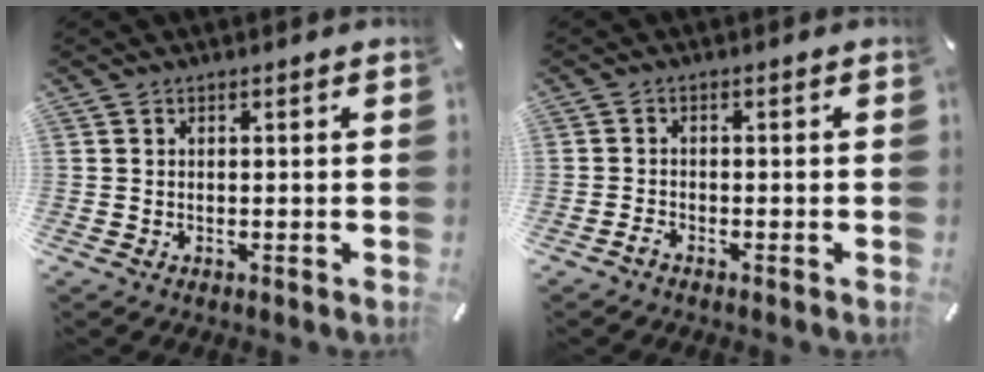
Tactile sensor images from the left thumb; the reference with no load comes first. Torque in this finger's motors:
{"motor_torque": [0.01, 0.09, 0.09, 0.16, 0.00]}